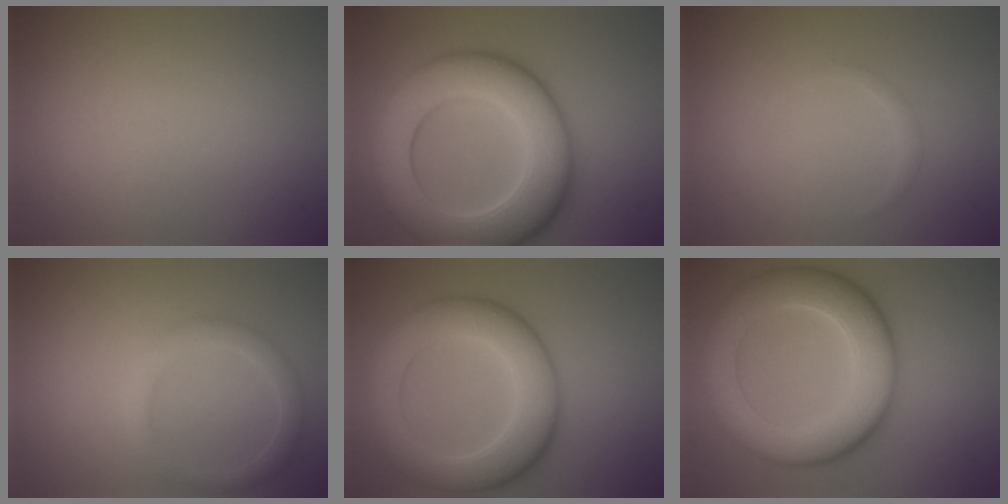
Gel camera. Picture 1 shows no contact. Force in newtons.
{"total": 12.1, "press": 12.1, "slide": 0.3}
{"total": 0.6, "press": 0.6, "slide": 0.0}
{"total": 2.2, "press": 2.2, "slide": 0.1}
{"total": 8.2, "press": 8.2, "slide": 0.1}
{"total": 9.2, "press": 9.1, "slide": 0.4}